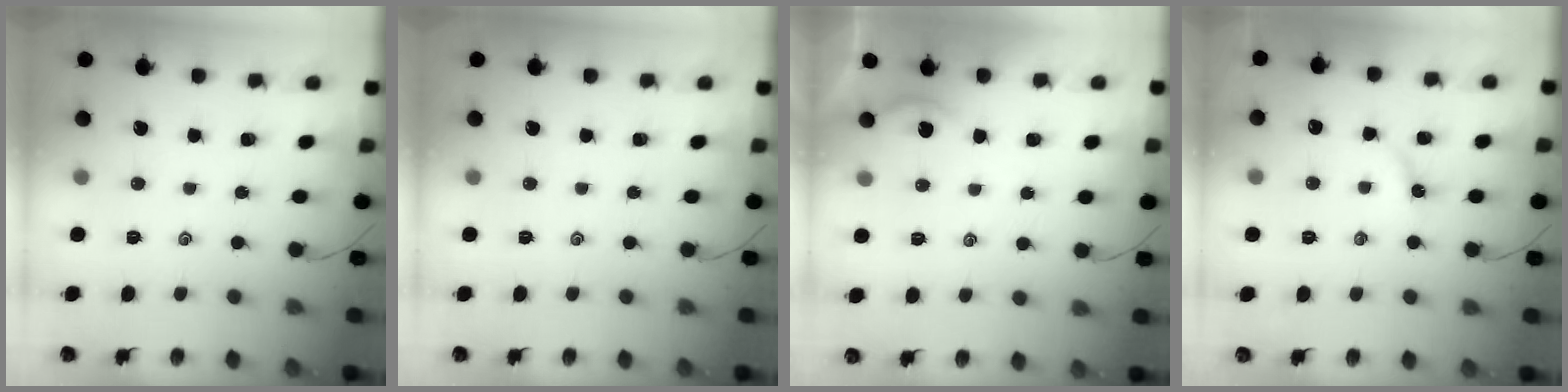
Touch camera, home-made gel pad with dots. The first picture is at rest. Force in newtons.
{"total": 0.0}
{"total": 1.2, "press": 1.2, "slide": 0.2}
{"total": 2.5, "press": 2.5, "slide": 0.4}